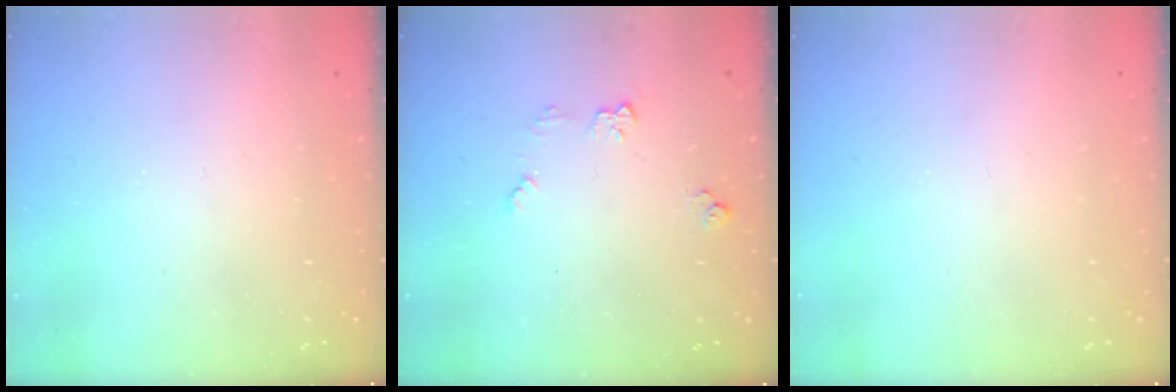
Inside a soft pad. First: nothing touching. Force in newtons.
{"total": 5.9, "press": 5.8, "slide": 0.6}
{"total": 0.0}